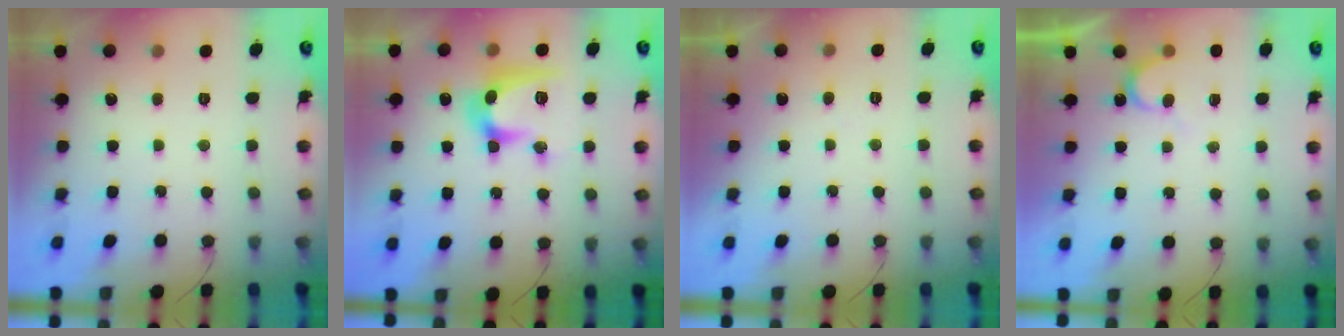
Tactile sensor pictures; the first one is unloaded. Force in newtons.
{"total": 14.4, "press": 14.3, "slide": 0.7}
{"total": 2.3, "press": 2.3, "slide": 0.2}
{"total": 4.5, "press": 4.4, "slide": 0.4}